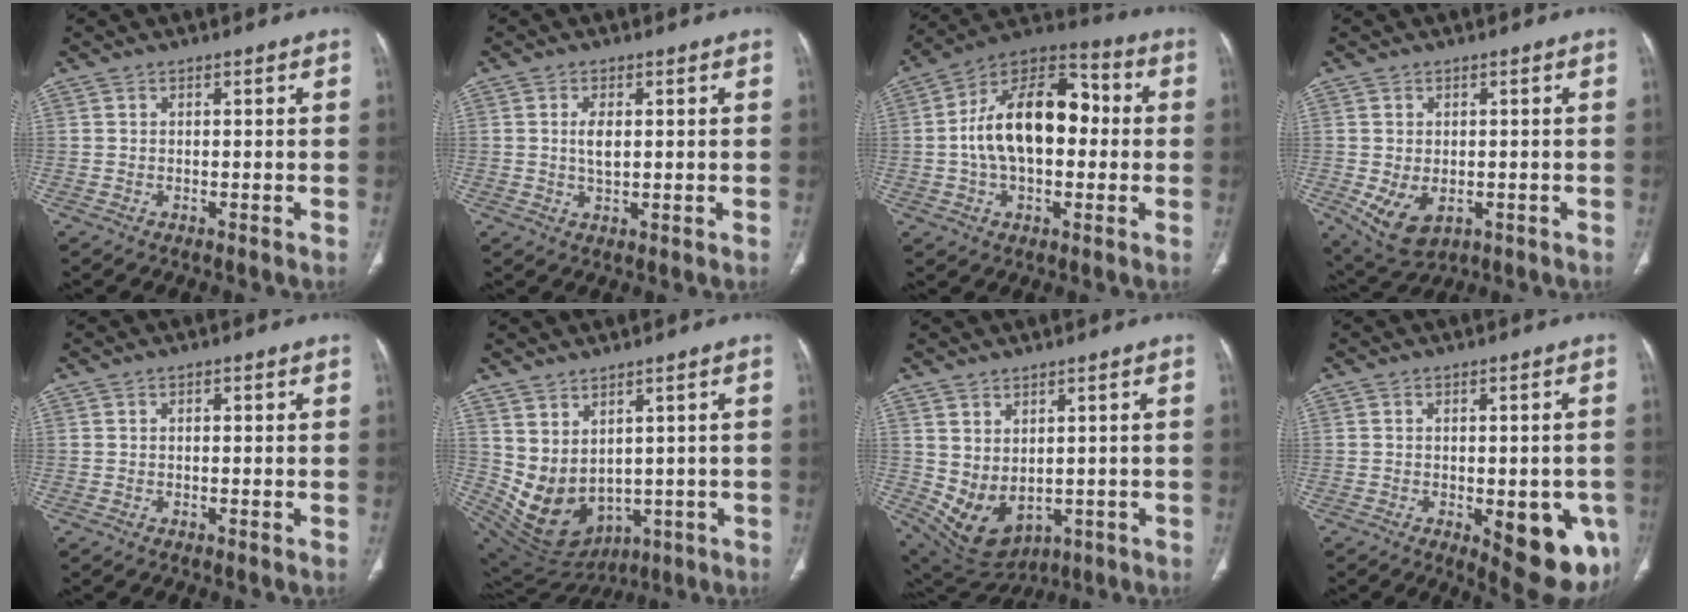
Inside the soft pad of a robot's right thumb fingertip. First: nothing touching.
{"total": 3.4, "force": [0.6, 1.7, 2.9], "torque": [-0.052, -0.005, 0.012]}
{"total": 19.2, "force": [0.6, 11.4, 15.5], "torque": [-0.243, 0.038, 0.002]}
{"total": 7.5, "force": [-1.7, 5.0, 5.4], "torque": [-0.091, -0.007, -0.011]}
{"total": 0.7, "force": [0.2, 0.3, 0.6], "torque": [-0.014, 0.004, 0.004]}
{"total": 11.9, "force": [1.5, 8.4, 8.3], "torque": [-0.140, -0.019, 0.072]}
{"total": 9.6, "force": [0.2, 6.6, 7.0], "torque": [-0.114, -0.010, 0.042]}
{"total": 13.8, "force": [-4.4, 6.0, 11.7], "torque": [-0.118, -0.006, -0.038]}